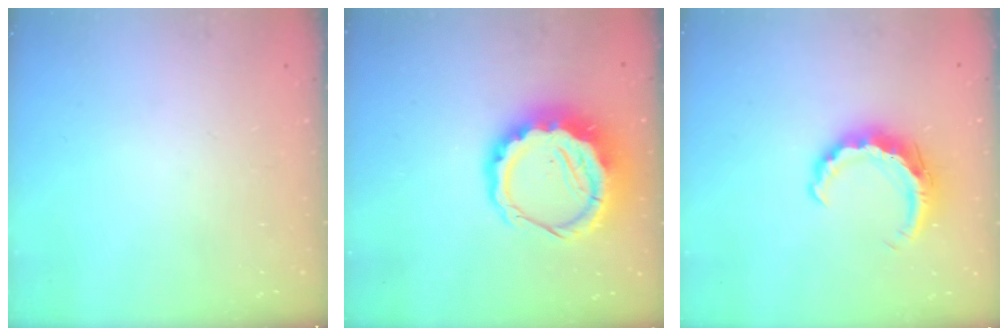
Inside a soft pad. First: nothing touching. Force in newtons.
{"total": 13.6, "press": 13.3, "slide": 2.8}
{"total": 8.8, "press": 8.7, "slide": 1.3}